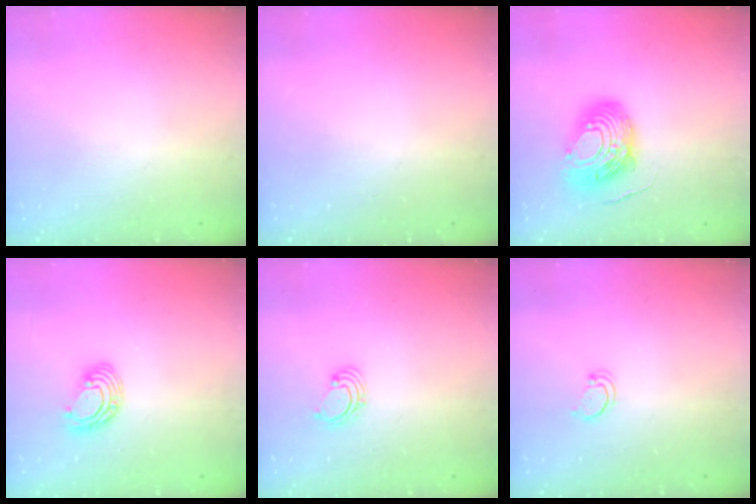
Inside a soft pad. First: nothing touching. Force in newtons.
{"total": 0.0}
{"total": 12.7, "press": 12.6, "slide": 1.6}
{"total": 7.2, "press": 7.1, "slide": 1.6}
{"total": 1.9, "press": 1.8, "slide": 0.2}
{"total": 2.2, "press": 2.2, "slide": 0.4}